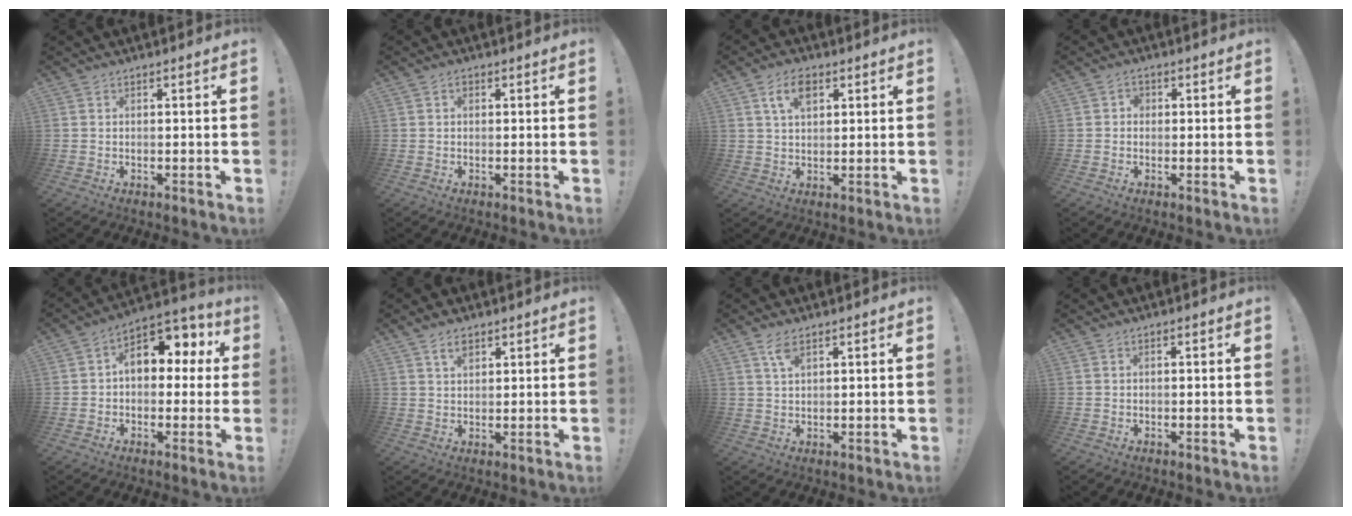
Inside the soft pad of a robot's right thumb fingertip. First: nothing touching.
{"total": 0.9, "force": [0.0, 0.7, 0.5], "torque": [-0.005, 0.002, -0.001]}
{"total": 7.1, "force": [3.0, 4.0, 5.1], "torque": [-0.085, 0.002, 0.053]}
{"total": 2.4, "force": [-0.4, 2.0, 1.3], "torque": [-0.019, 0.007, -0.007]}
{"total": 11.0, "force": [2.8, 7.7, 7.3], "torque": [-0.100, -0.004, 0.055]}
{"total": 4.4, "force": [2.7, 2.4, 2.5], "torque": [-0.039, -0.008, 0.048]}
{"total": 4.1, "force": [2.4, 1.6, 2.9], "torque": [-0.048, -0.011, 0.041]}
{"total": 0.0}